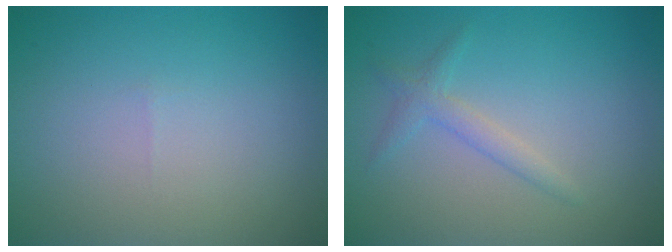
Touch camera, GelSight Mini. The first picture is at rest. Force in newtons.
{"total": 1.6, "press": 1.6, "slide": 0.0}